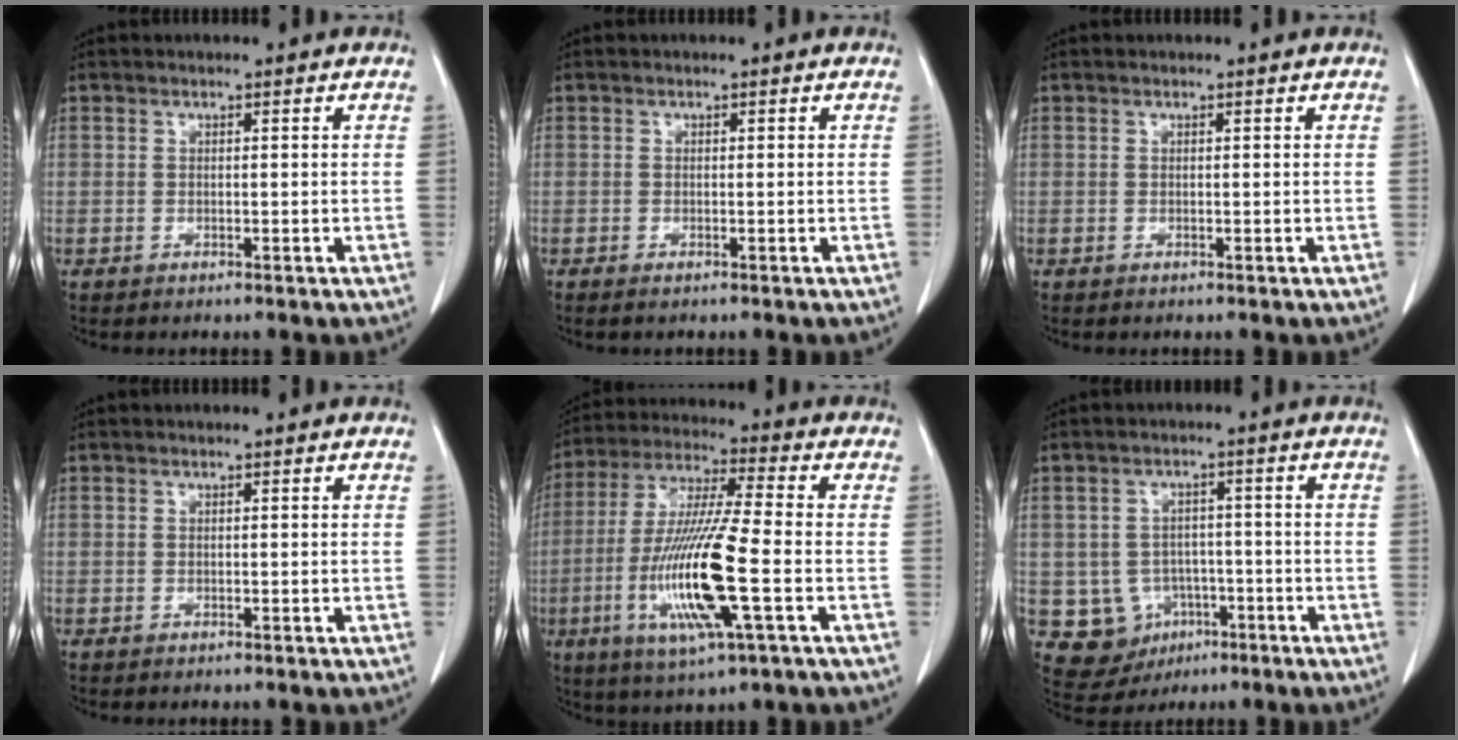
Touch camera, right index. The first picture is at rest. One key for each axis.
{"total": 0.6, "fx": -0.4, "fy": 0.0, "fz": 0.3, "tx": -0.009, "ty": -0.001, "tz": -0.009}
{"total": 0.0}
{"total": 0.0}
{"total": 16.0, "fx": -4.0, "fy": 0.9, "fz": 15.4, "tx": -0.318, "ty": -0.017, "tz": -0.076}
{"total": 8.0, "fx": -2.4, "fy": 7.4, "fz": 1.9, "tx": -0.039, "ty": 0.012, "tz": -0.022}